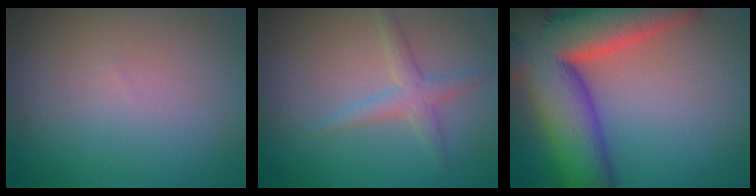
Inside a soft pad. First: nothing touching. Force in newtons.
{"total": 2.2, "press": 2.2, "slide": 0.1}
{"total": 15.8, "press": 15.8, "slide": 1.0}